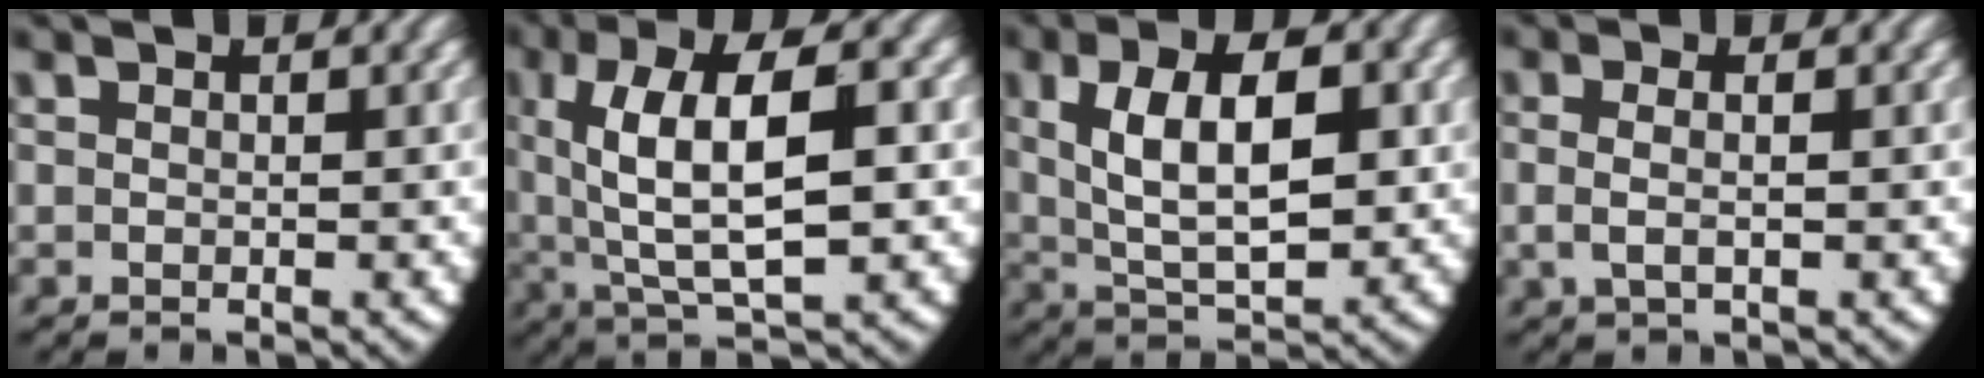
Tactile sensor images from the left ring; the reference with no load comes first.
{"total": 9.4, "force": [1.1, 4.4, 8.1], "torque": [-0.153, -0.001, 0.026]}
{"total": 9.1, "force": [1.1, 5.1, 7.4], "torque": [-0.128, -0.016, 0.032]}
{"total": 2.2, "force": [-0.1, 0.9, 2.0], "torque": [-0.054, -0.009, 0.005]}